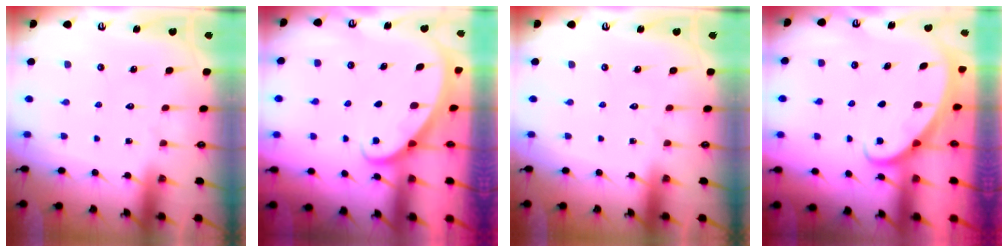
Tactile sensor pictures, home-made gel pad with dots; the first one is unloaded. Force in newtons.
{"total": 2.0, "press": 2.0, "slide": 0.1}
{"total": 0.0}
{"total": 1.4, "press": 1.4, "slide": 0.0}